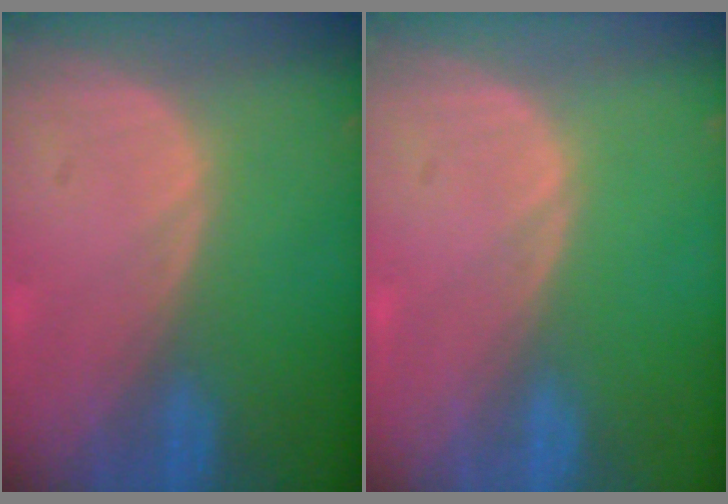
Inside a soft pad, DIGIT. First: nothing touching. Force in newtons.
{"total": 0.0}